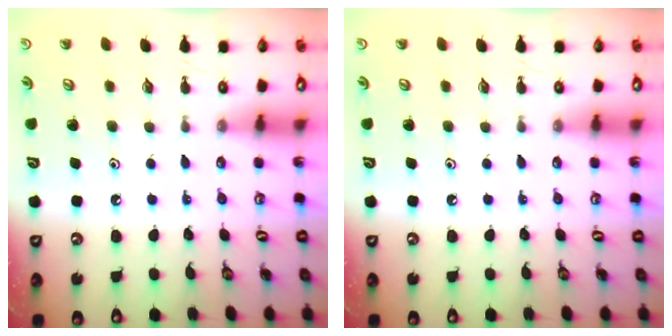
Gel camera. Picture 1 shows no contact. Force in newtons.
{"total": 0.0}